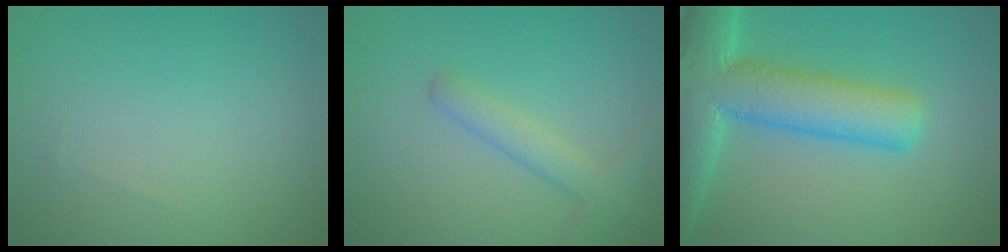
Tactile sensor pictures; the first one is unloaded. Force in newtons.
{"total": 2.5, "press": 2.5, "slide": 0.2}
{"total": 9.7, "press": 9.7, "slide": 0.6}